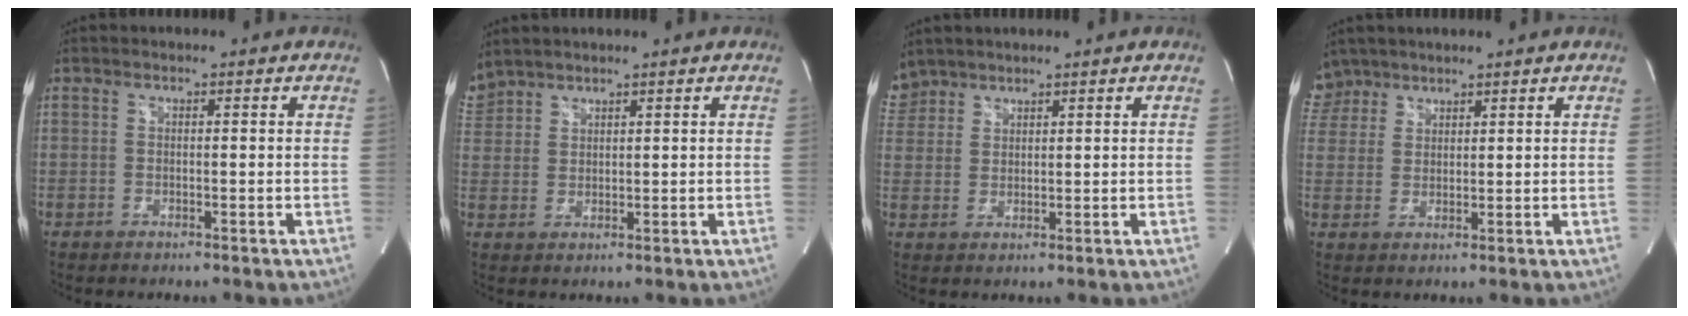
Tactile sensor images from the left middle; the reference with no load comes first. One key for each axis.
{"total": 4.6, "fx": 4.4, "fy": 1.3, "fz": 0.5, "tx": -0.027, "ty": 0.020, "tz": 0.096}
{"total": 5.0, "fx": 4.4, "fy": 2.4, "fz": 0.1, "tx": -0.011, "ty": 0.016, "tz": 0.097}
{"total": 5.5, "fx": 4.6, "fy": 3.0, "fz": -0.4, "tx": 0.010, "ty": 0.009, "tz": 0.093}